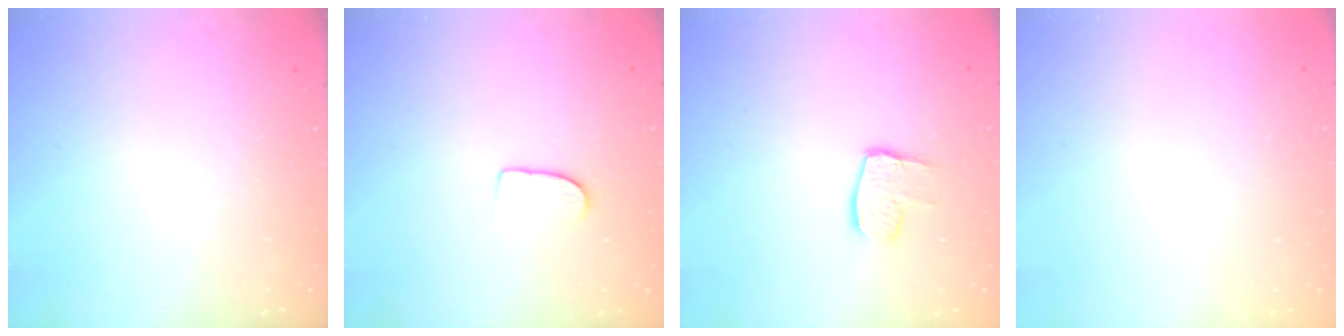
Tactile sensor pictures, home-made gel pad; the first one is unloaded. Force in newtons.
{"total": 6.5, "press": 6.5, "slide": 0.5}
{"total": 8.3, "press": 8.3, "slide": 0.7}
{"total": 0.0}